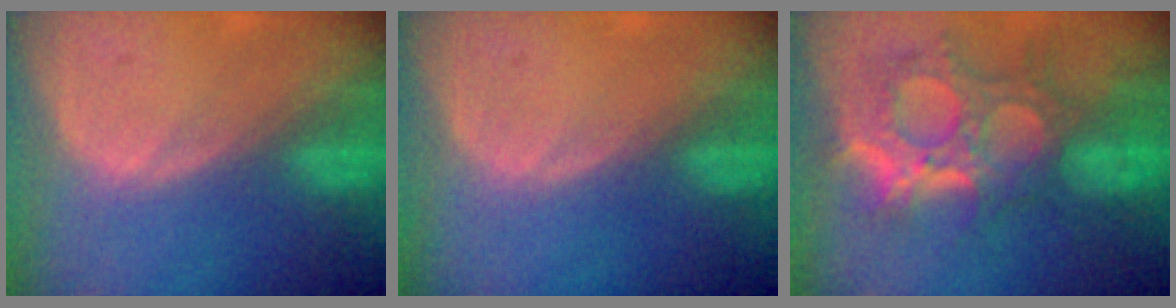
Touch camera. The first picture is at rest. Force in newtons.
{"total": 0.0}
{"total": 11.9, "press": 10.7, "slide": 5.3}